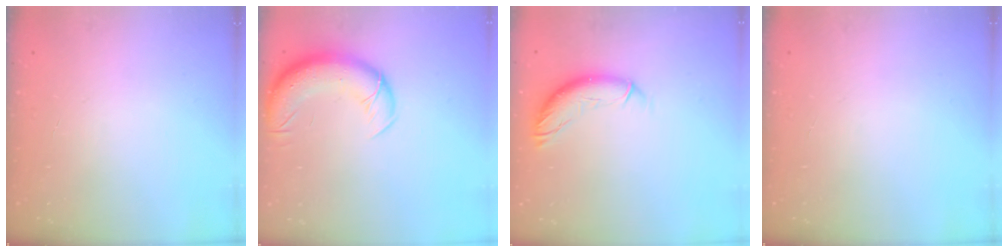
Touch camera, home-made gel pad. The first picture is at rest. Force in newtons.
{"total": 13.0, "press": 12.6, "slide": 3.2}
{"total": 10.9, "press": 10.6, "slide": 2.2}
{"total": 0.0}